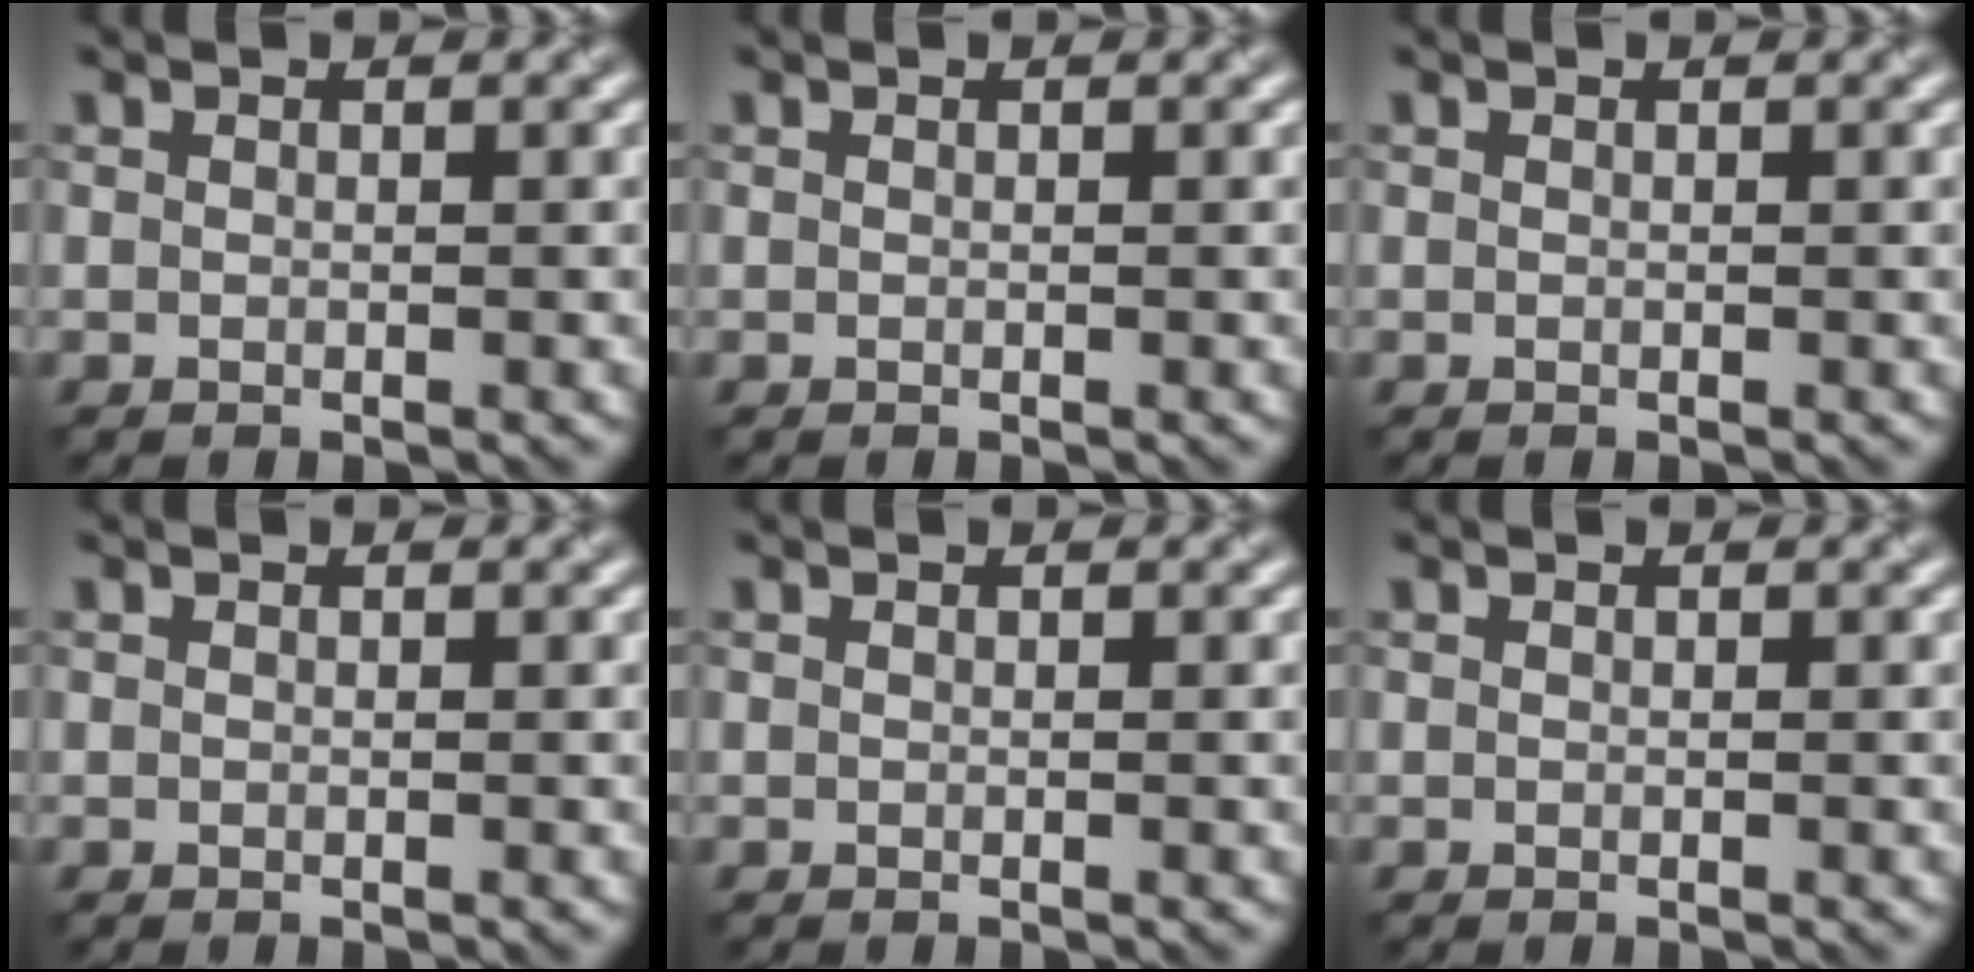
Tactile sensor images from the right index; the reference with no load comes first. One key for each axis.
{"total": 0.0}
{"total": 0.0}
{"total": 0.0}
{"total": 0.0}
{"total": 0.0}